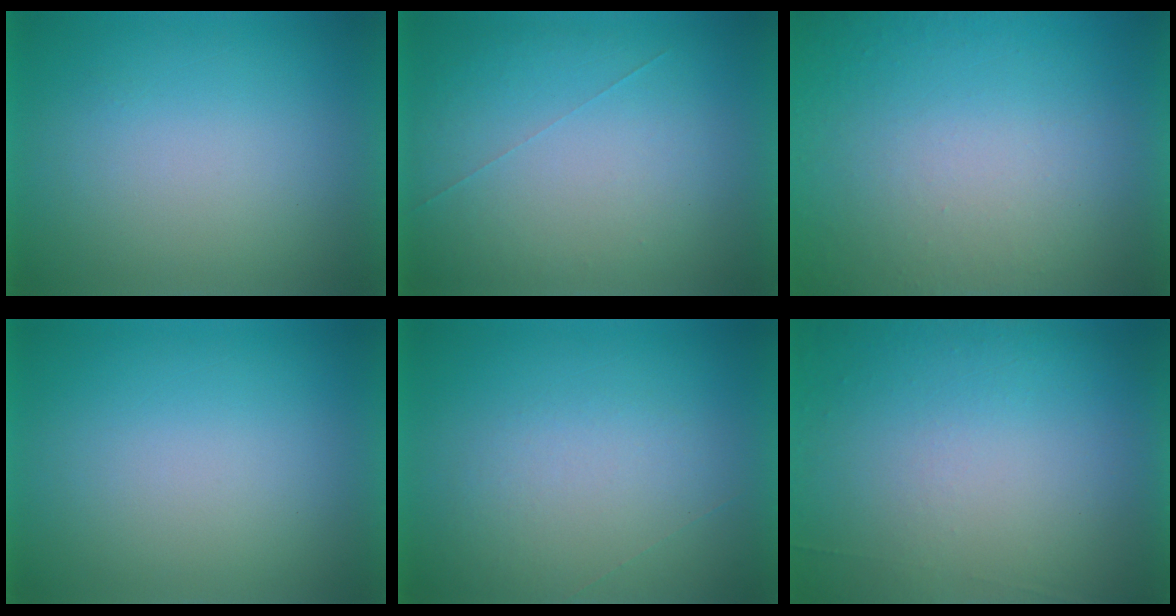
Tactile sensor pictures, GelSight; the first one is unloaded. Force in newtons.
{"total": 1.0}
{"total": 7.8}
{"total": 0.0}
{"total": 1.0}
{"total": 5.8}